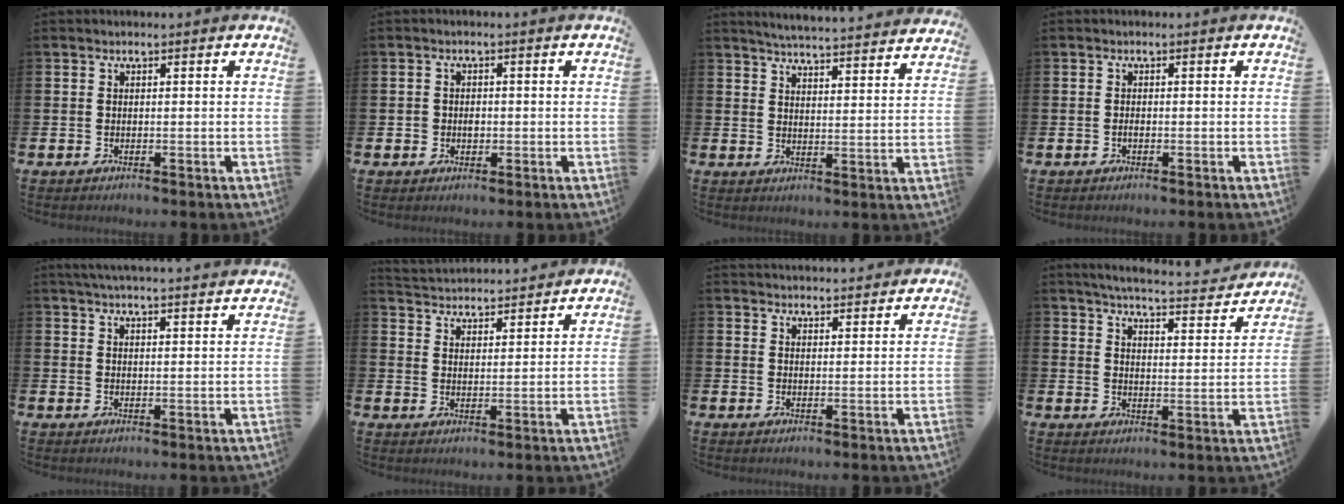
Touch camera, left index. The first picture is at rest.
{"total": 1.5, "force": [0.0, 1.4, 0.6], "torque": [0.001, 0.003, -0.006]}
{"total": 5.4, "force": [5.4, -0.2, 0.6], "torque": [-0.021, -0.042, 0.093]}
{"total": 0.5, "force": [-0.2, 0.2, 0.4], "torque": [-0.011, -0.001, -0.004]}
{"total": 4.2, "force": [4.1, -0.5, 0.5], "torque": [-0.013, -0.021, 0.073]}
{"total": 4.3, "force": [4.2, 0.4, -0.4], "torque": [-0.013, -0.029, 0.076]}
{"total": 3.3, "force": [3.2, 0.3, -0.2], "torque": [0.001, -0.019, 0.058]}
{"total": 5.1, "force": [4.9, 0.2, 1.4], "torque": [-0.041, -0.037, 0.080]}